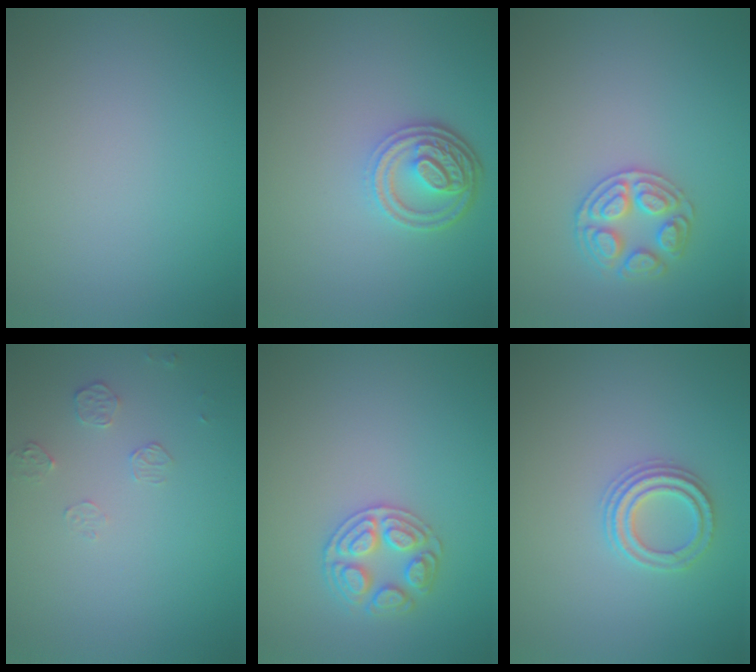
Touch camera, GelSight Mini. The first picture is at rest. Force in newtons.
{"total": 3.9, "press": 3.1, "slide": 2.4}
{"total": 2.6, "press": 2.6, "slide": 0.2}
{"total": 1.3, "press": 0.6, "slide": 1.1}
{"total": 2.6, "press": 2.6, "slide": 0.2}
{"total": 2.4, "press": 2.2, "slide": 0.8}